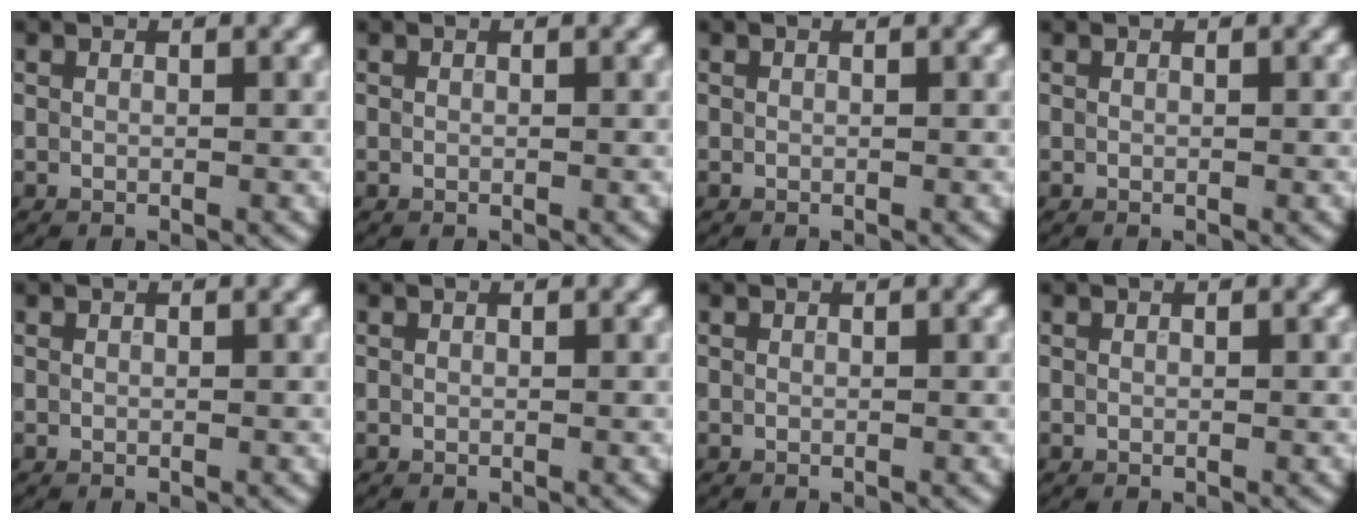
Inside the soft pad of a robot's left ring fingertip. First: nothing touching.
{"total": 0.0}
{"total": 0.0}
{"total": 0.0}
{"total": 0.0}
{"total": 0.0}
{"total": 0.0}
{"total": 0.0}